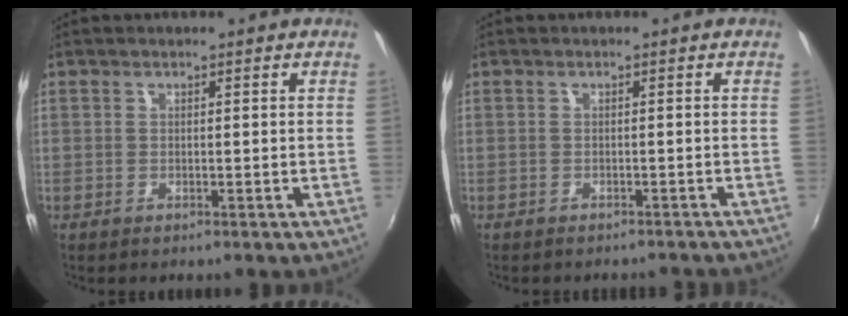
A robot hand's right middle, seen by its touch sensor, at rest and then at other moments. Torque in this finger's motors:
{"motor_torque": [0.96, -1.18, 0.11, 0.04]}